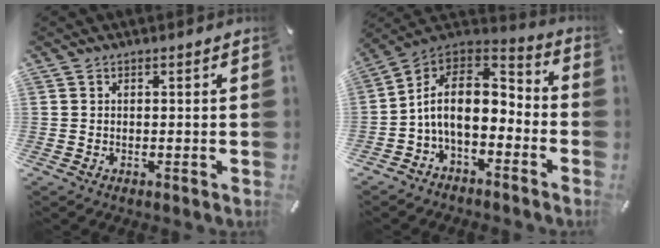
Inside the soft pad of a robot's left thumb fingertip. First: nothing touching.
{"total": 14.3, "force": [-1.7, 9.2, 10.8], "torque": [-0.221, 0.007, -0.031]}